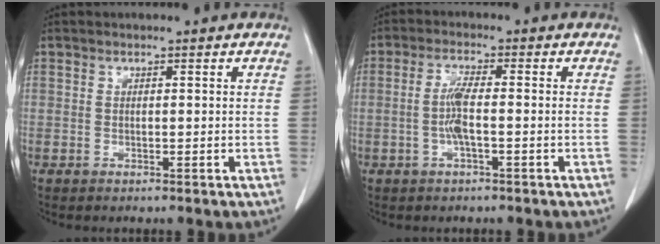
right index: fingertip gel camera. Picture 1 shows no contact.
{"total": 4.0, "force": [-0.7, 0.4, 3.9], "torque": [-0.081, 0.005, -0.013]}